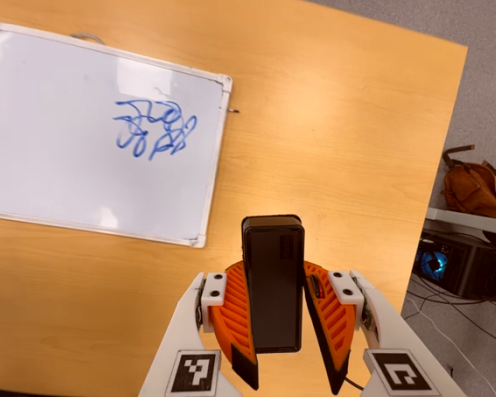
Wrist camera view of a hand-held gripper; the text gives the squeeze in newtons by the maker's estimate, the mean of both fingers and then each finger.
{"total": 7.2, "left": 7.4, "right": 7.1}